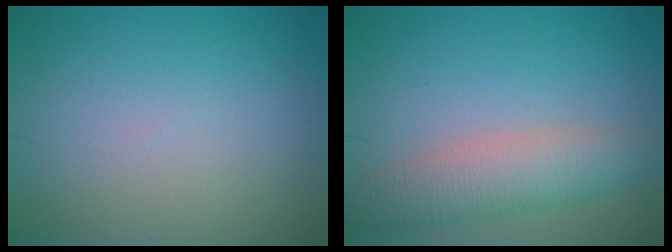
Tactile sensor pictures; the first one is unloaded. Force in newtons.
{"total": 4.5, "press": 4.5, "slide": 0.1}